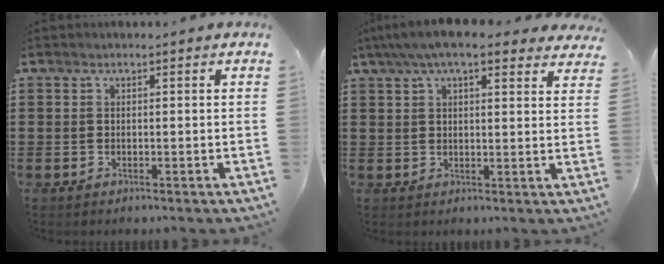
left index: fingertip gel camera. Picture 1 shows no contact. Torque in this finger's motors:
{"motor_torque": [2.14, 0.00, 1.05, 0.21]}